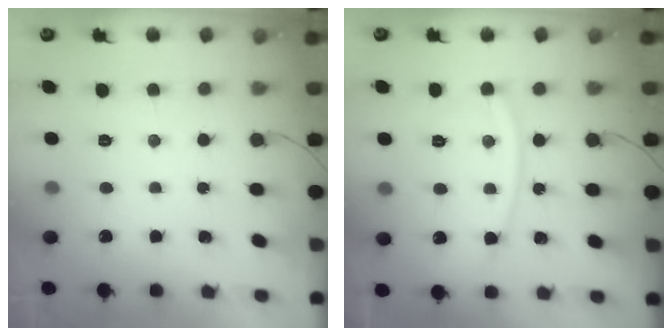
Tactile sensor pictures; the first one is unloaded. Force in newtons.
{"total": 12.0, "press": 11.9, "slide": 1.3}